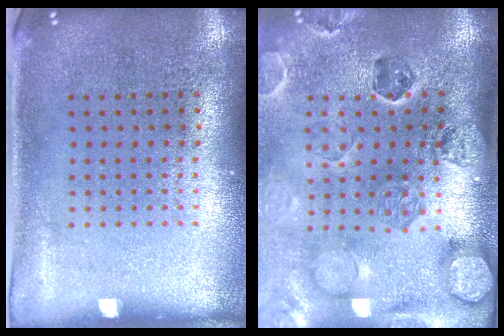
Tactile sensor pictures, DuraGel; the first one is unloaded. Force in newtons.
{"total": 2.8, "press": 2.7, "slide": 0.7}